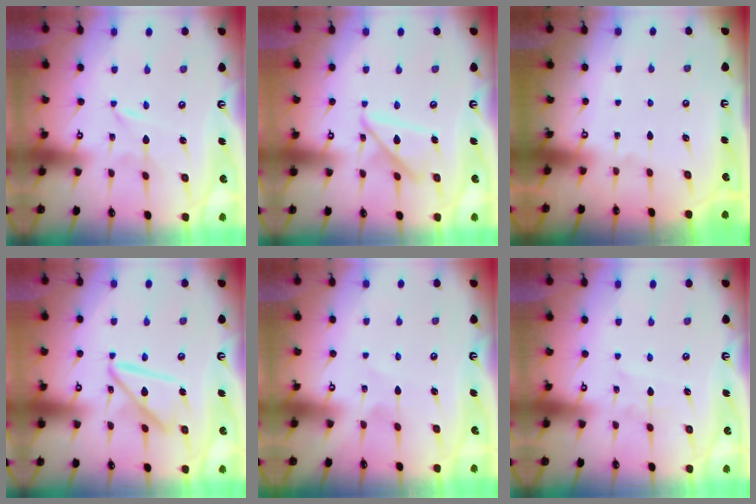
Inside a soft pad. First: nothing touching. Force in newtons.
{"total": 10.4, "press": 10.4, "slide": 0.9}
{"total": 0.0}
{"total": 13.6, "press": 13.5, "slide": 1.2}
{"total": 2.1, "press": 2.1, "slide": 0.1}
{"total": 1.6, "press": 1.6, "slide": 0.1}